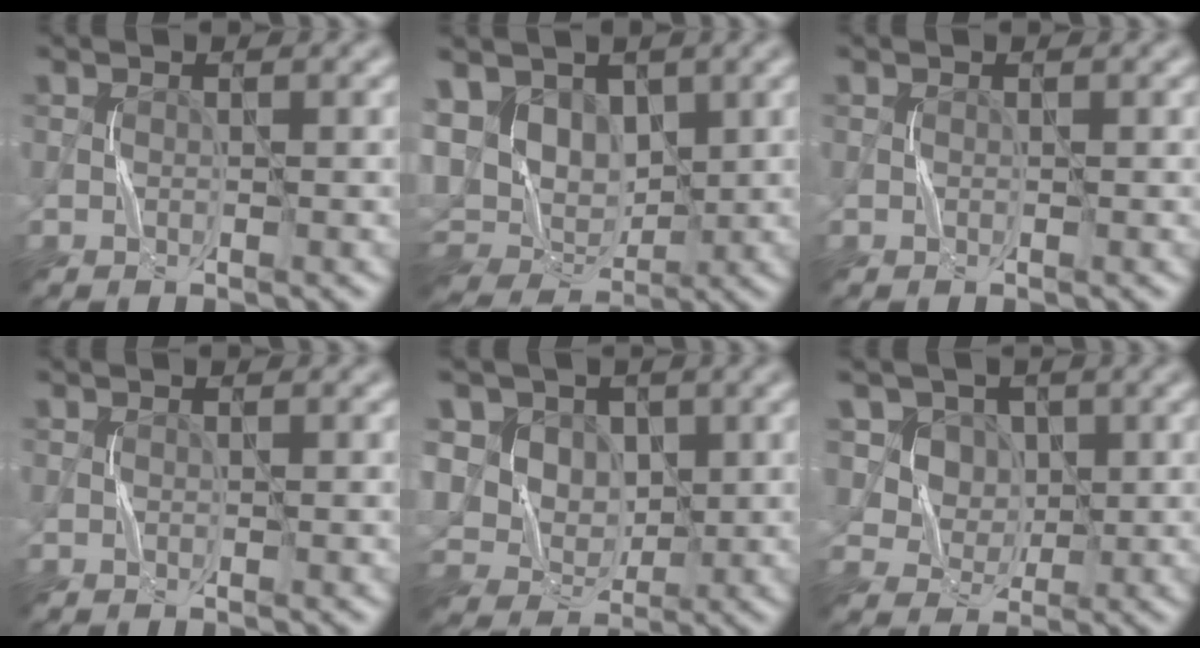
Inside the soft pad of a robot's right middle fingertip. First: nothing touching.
{"total": 8.8, "force": [2.9, 6.6, 5.2], "torque": [-0.113, 0.011, 0.058]}
{"total": 0.0}
{"total": 0.0}
{"total": 7.9, "force": [2.4, 6.7, 3.5], "torque": [-0.071, 0.009, 0.039]}
{"total": 7.1, "force": [3.1, 5.8, 2.8], "torque": [-0.051, 0.003, 0.045]}